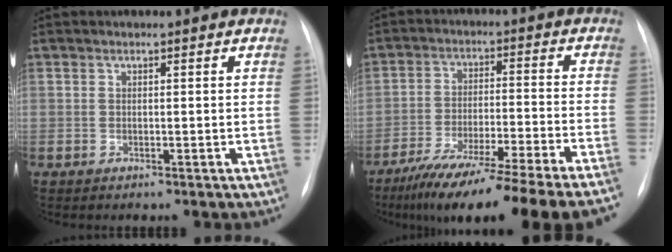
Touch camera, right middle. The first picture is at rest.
{"total": 22.9, "force": [-18.2, -0.3, 13.8], "torque": [-0.154, -0.036, -0.279]}